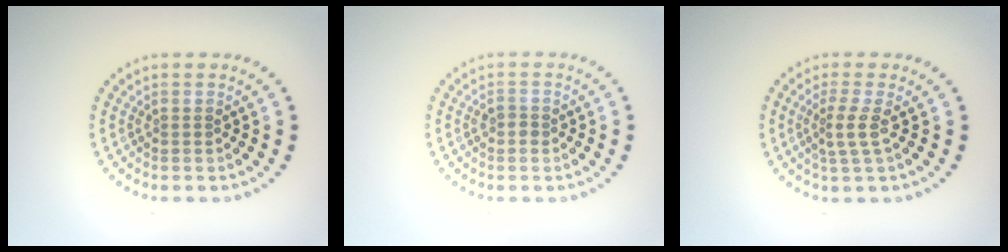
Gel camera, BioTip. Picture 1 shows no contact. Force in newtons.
{"total": 1.0, "press": 0.9, "slide": 0.3}
{"total": 2.1, "press": 1.5, "slide": 1.5}